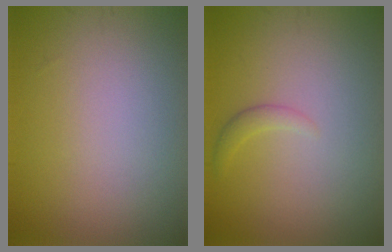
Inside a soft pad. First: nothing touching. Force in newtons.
{"total": 1.1, "press": 1.1, "slide": 0.1}